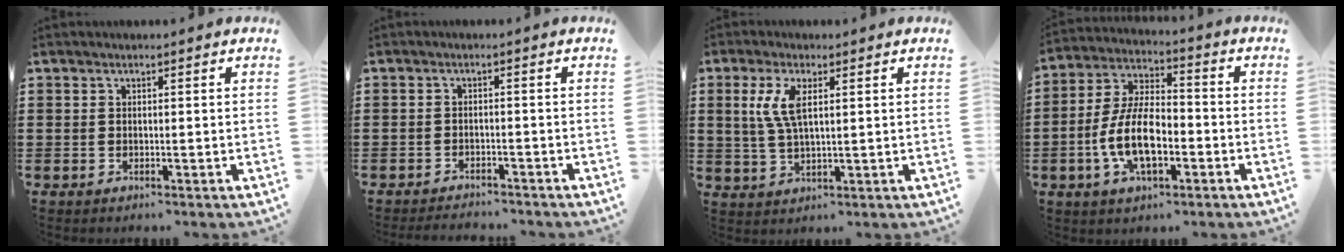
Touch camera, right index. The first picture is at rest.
{"total": 2.3, "force": [-2.3, 0.0, -0.2], "torque": [-0.003, 0.000, -0.049]}
{"total": 5.6, "force": [1.6, 1.9, 5.0], "torque": [-0.112, 0.003, 0.023]}
{"total": 10.3, "force": [-2.9, 4.8, 8.7], "torque": [-0.199, -0.004, -0.059]}